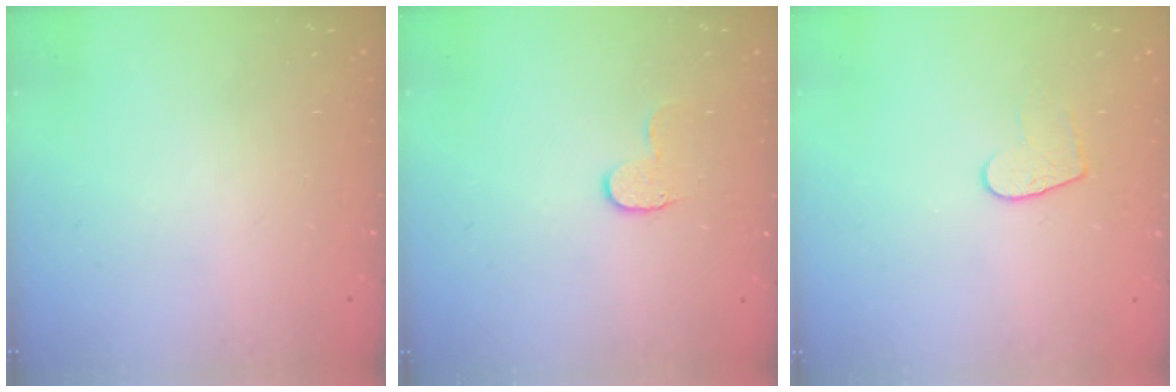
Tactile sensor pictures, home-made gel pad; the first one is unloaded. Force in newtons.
{"total": 5.7, "press": 5.7, "slide": 0.5}
{"total": 6.7, "press": 6.7, "slide": 0.4}